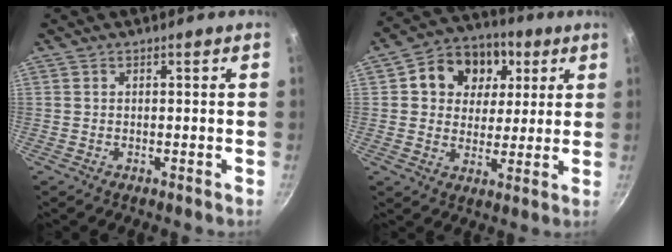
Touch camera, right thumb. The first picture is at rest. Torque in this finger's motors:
{"motor_torque": [-0.82, 0.93, 0.44, -0.40, 0.06]}